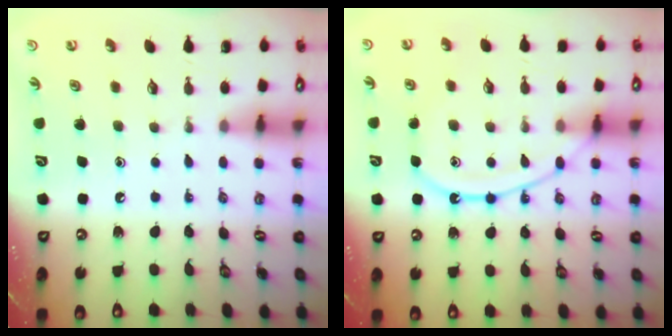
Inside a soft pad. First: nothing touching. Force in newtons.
{"total": 13.3, "press": 13.2, "slide": 1.3}